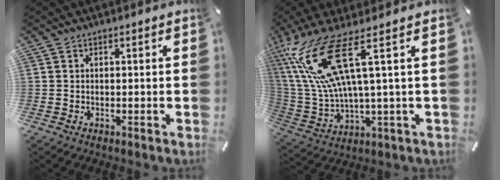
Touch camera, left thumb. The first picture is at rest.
{"total": 19.3, "force": [7.2, 5.4, 17.0], "torque": [-0.384, -0.028, 0.111]}